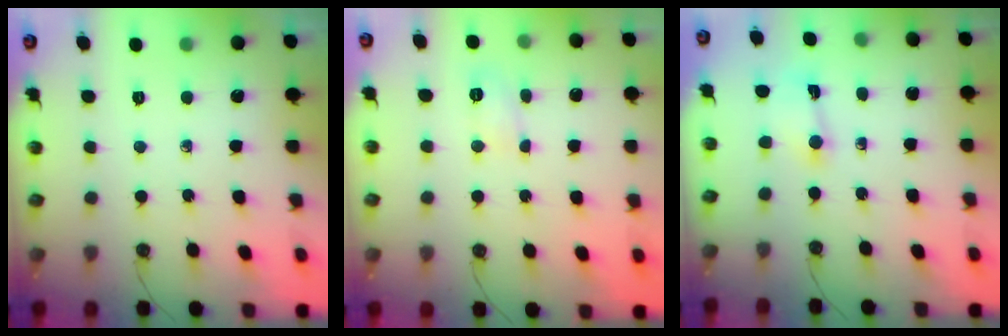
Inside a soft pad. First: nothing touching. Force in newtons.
{"total": 4.1, "press": 4.1, "slide": 0.4}
{"total": 1.8, "press": 1.7, "slide": 0.5}